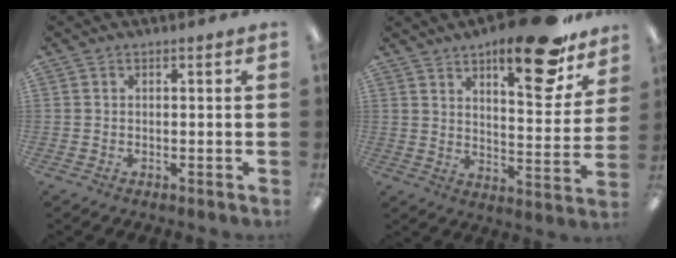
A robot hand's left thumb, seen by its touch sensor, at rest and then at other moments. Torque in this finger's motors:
{"motor_torque": [0.36, 0.50, 1.26, -1.51, 0.30]}